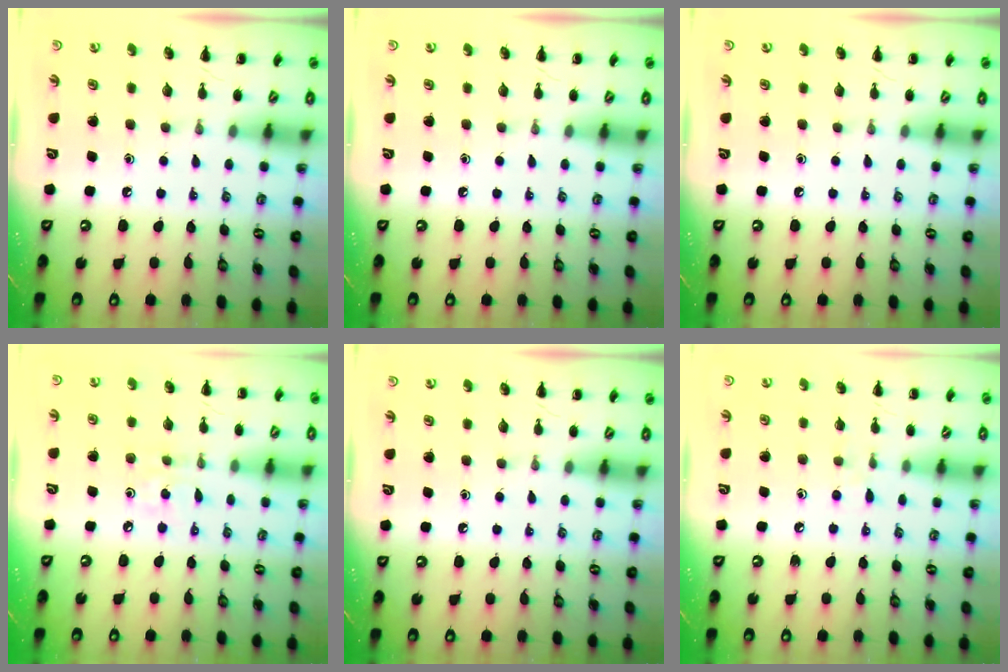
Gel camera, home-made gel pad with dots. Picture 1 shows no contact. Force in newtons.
{"total": 0.0}
{"total": 0.0}
{"total": 2.6, "press": 2.5, "slide": 0.8}
{"total": 0.0}
{"total": 4.7, "press": 4.4, "slide": 1.8}